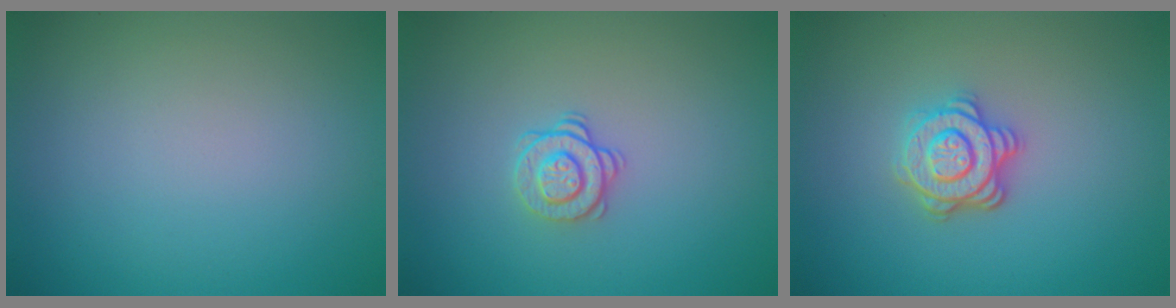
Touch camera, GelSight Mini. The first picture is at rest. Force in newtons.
{"total": 1.7, "press": 1.3, "slide": 1.1}
{"total": 3.7, "press": 3.0, "slide": 2.1}